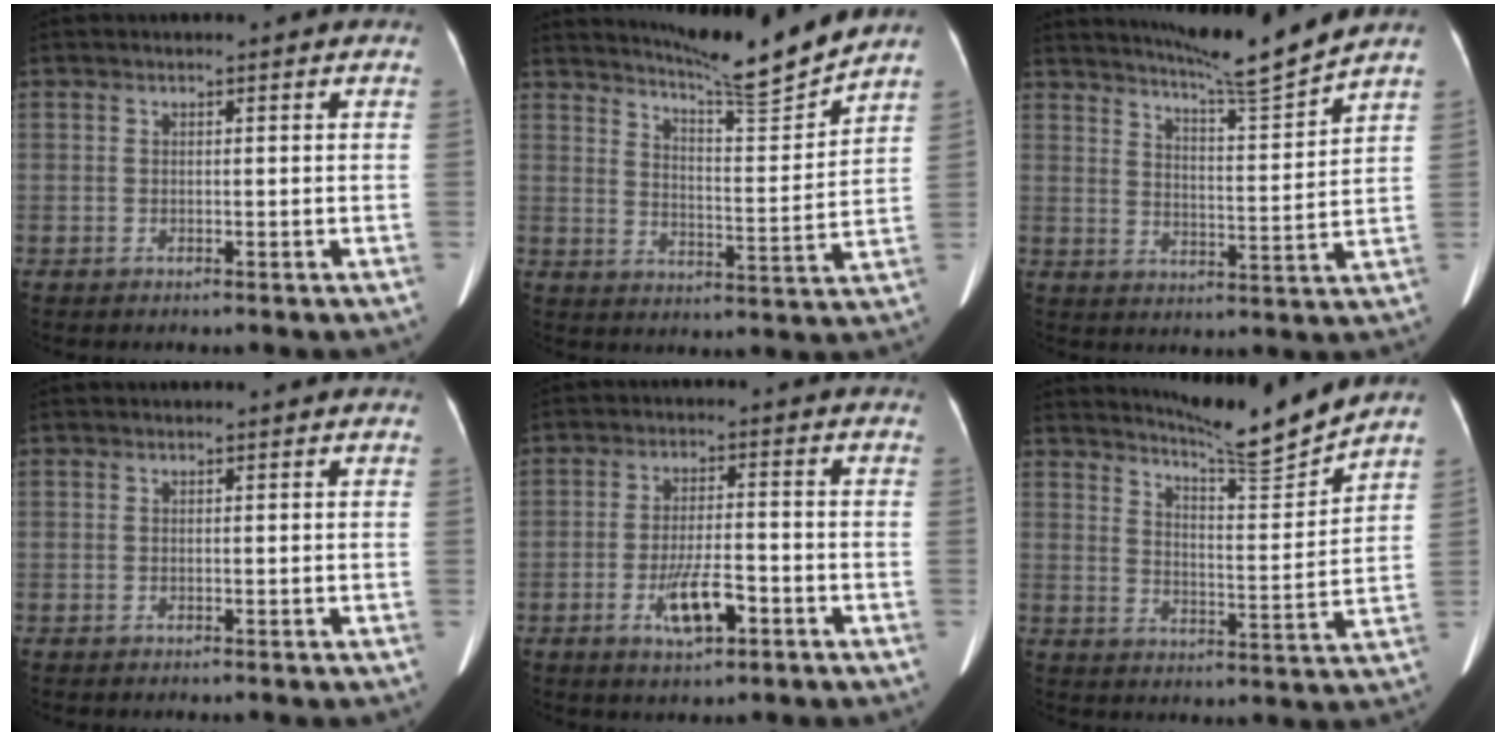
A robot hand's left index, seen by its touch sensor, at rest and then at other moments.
{"total": 11.7, "force": [11.1, -1.7, 3.2], "torque": [-0.059, -0.035, 0.170]}
{"total": 10.0, "force": [9.3, -2.1, 3.3], "torque": [-0.060, -0.030, 0.146]}
{"total": 0.0}
{"total": 6.6, "force": [-2.9, 1.8, 5.6], "torque": [-0.108, -0.004, -0.048]}
{"total": 10.3, "force": [9.9, -2.0, 2.1], "torque": [-0.044, -0.041, 0.155]}